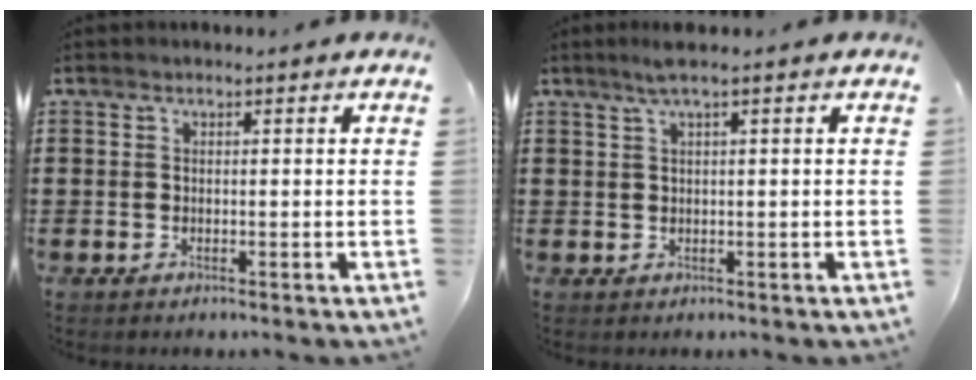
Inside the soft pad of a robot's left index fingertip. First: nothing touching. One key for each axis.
{"total": 2.0, "fx": 1.2, "fy": -0.1, "fz": 1.6, "tx": -0.033, "ty": 0.001, "tz": 0.021}